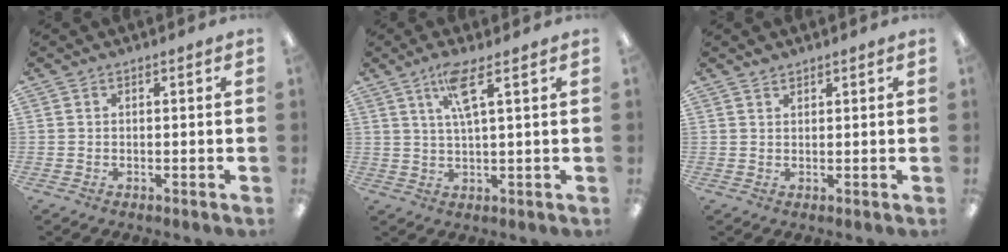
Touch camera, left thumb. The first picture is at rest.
{"total": 6.6, "force": [3.5, 0.8, 5.5], "torque": [-0.112, 0.000, 0.056]}
{"total": 1.4, "force": [1.3, 0.4, 0.1], "torque": [-0.004, -0.001, 0.025]}